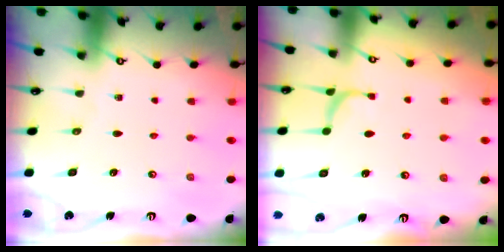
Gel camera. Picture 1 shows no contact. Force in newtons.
{"total": 3.3, "press": 3.3, "slide": 0.4}